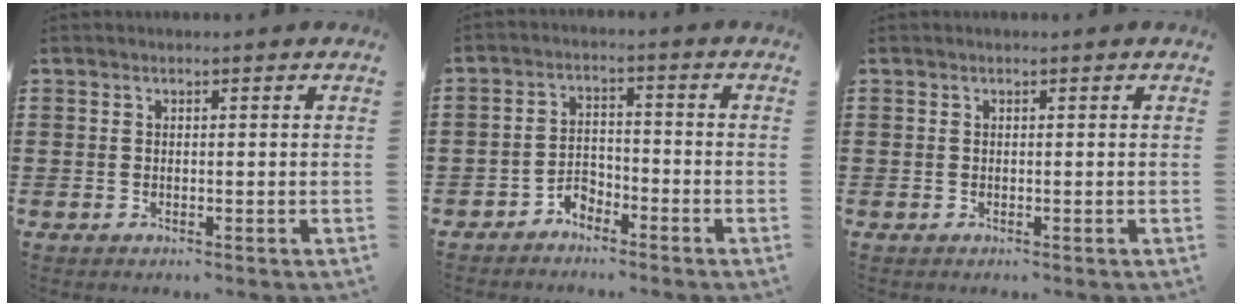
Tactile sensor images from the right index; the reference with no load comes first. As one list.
[{"total": 3.1, "force": [-2.9, 1.3, 0.3], "torque": [-0.014, 0.007, -0.060]}, {"total": 0.0}]